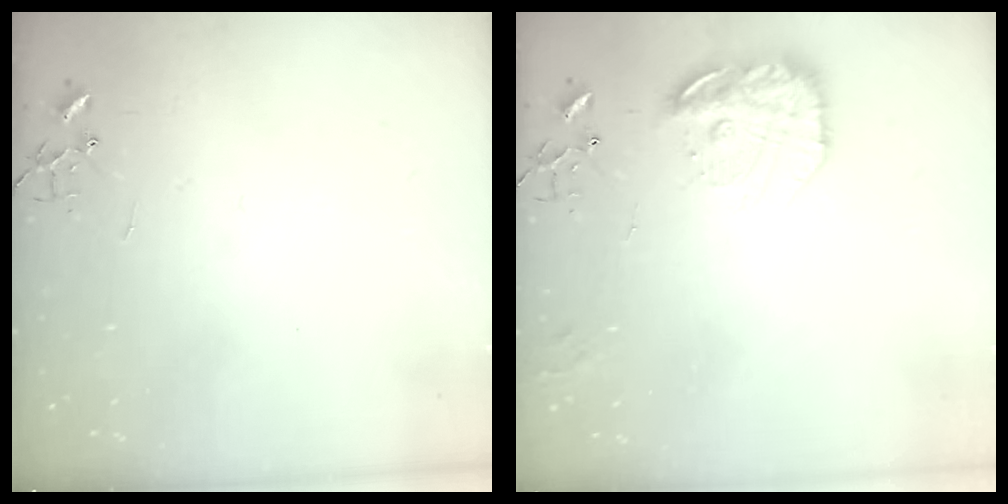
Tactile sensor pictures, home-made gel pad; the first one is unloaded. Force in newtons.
{"total": 16.4, "press": 16.3, "slide": 1.3}